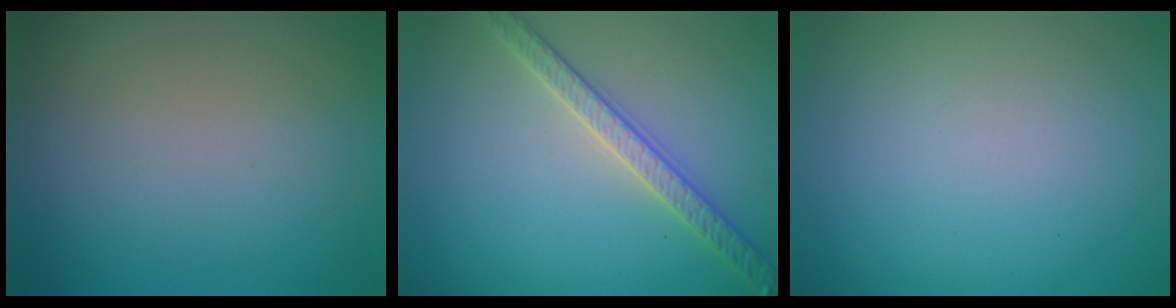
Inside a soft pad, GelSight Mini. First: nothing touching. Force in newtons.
{"total": 3.2, "press": 3.1, "slide": 0.7}
{"total": 0.0}